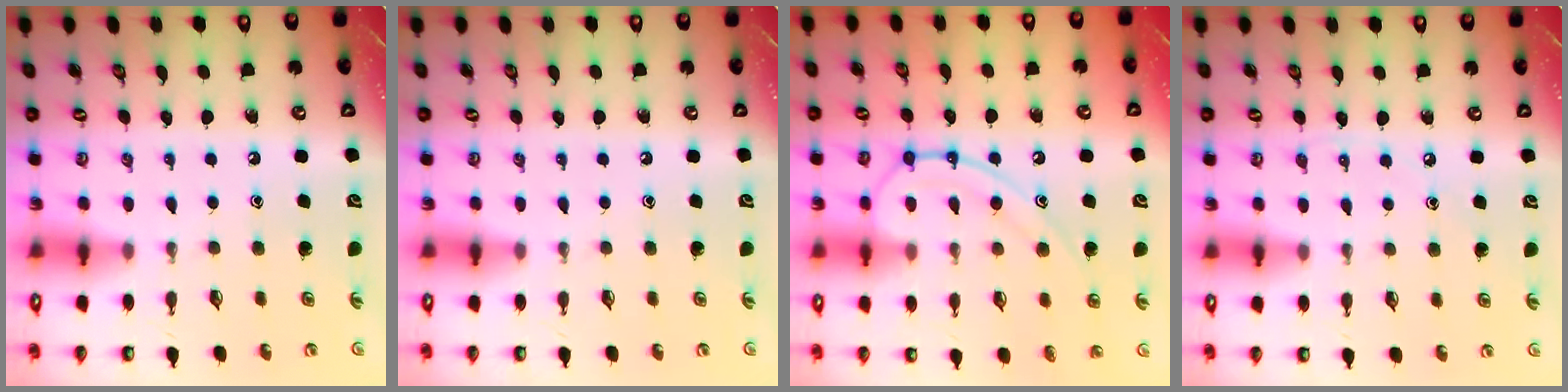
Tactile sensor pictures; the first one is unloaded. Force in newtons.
{"total": 0.0}
{"total": 13.9, "press": 13.8, "slide": 1.3}
{"total": 3.2, "press": 3.2, "slide": 0.6}